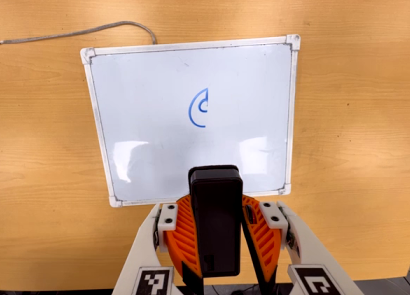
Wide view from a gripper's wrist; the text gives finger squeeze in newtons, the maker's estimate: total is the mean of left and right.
{"total": 10.7, "left": 10.2, "right": 11.1}